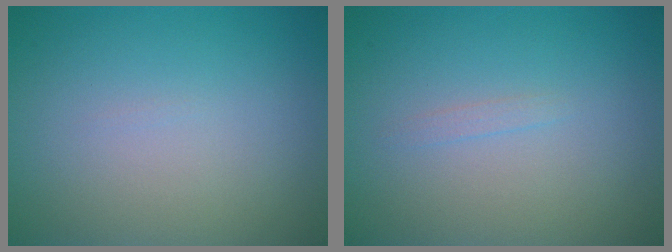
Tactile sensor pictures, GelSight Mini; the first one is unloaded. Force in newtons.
{"total": 0.6, "press": 0.6, "slide": 0.1}